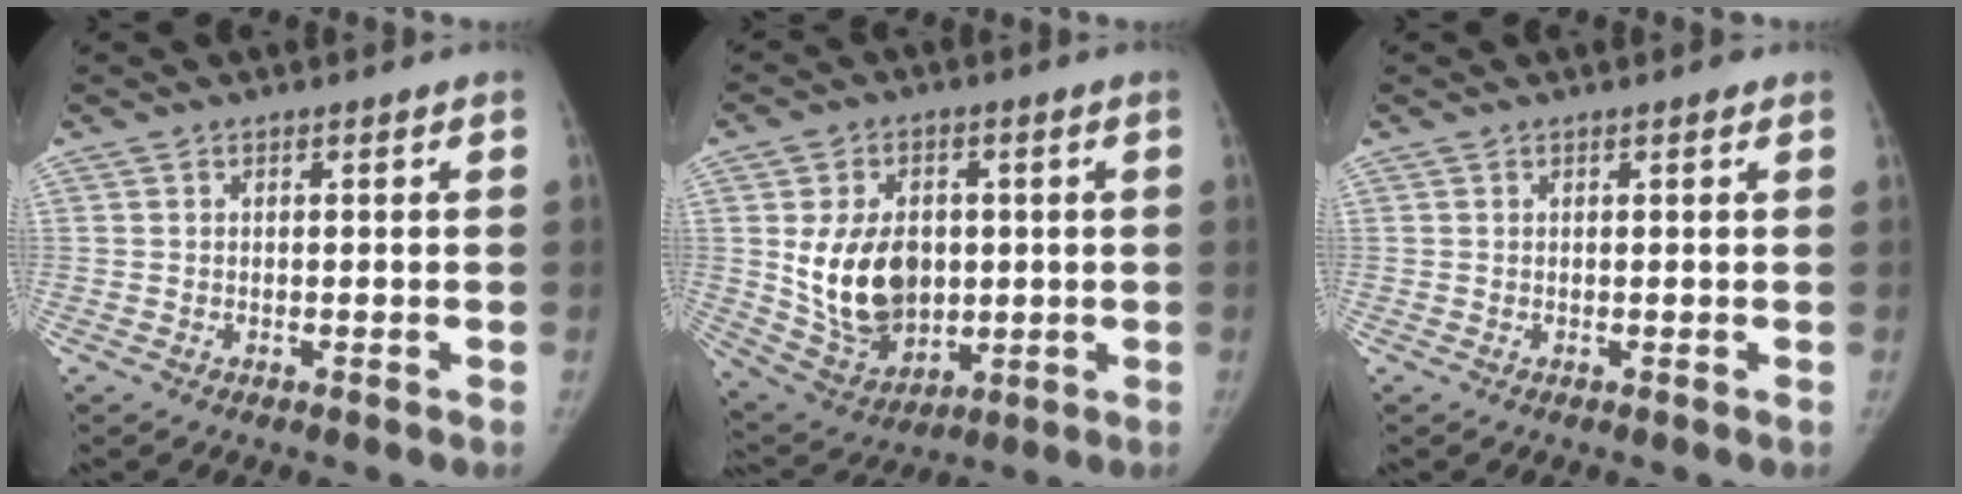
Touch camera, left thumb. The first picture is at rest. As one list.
[{"total": 15.6, "force": [1.0, 11.3, 10.7], "torque": [-0.144, -0.014, 0.038]}, {"total": 0.6, "force": [0.4, 0.2, 0.4], "torque": [-0.003, 0.001, 0.002]}]